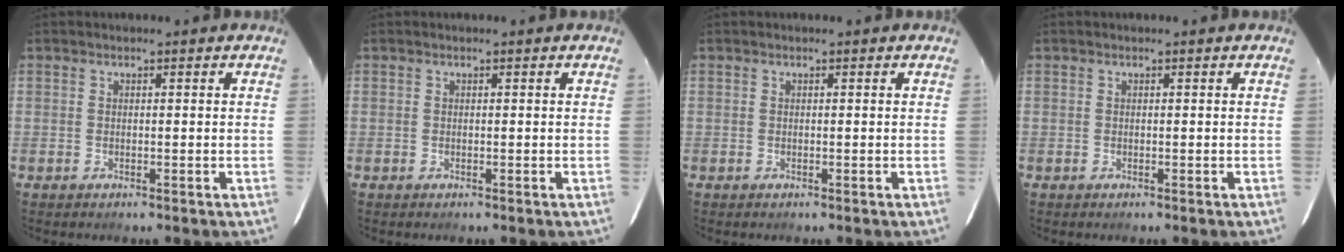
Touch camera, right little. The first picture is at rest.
{"total": 0.0}
{"total": 0.0}
{"total": 0.0}